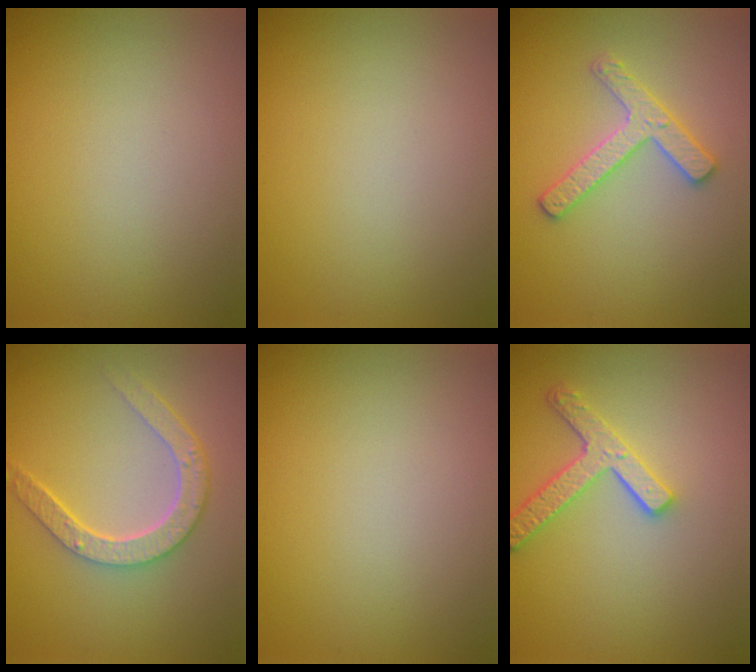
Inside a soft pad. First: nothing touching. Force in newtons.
{"total": 0.0}
{"total": 2.7, "press": 2.6, "slide": 0.5}
{"total": 4.3, "press": 3.4, "slide": 2.6}
{"total": 0.0}
{"total": 3.7, "press": 3.0, "slide": 2.2}